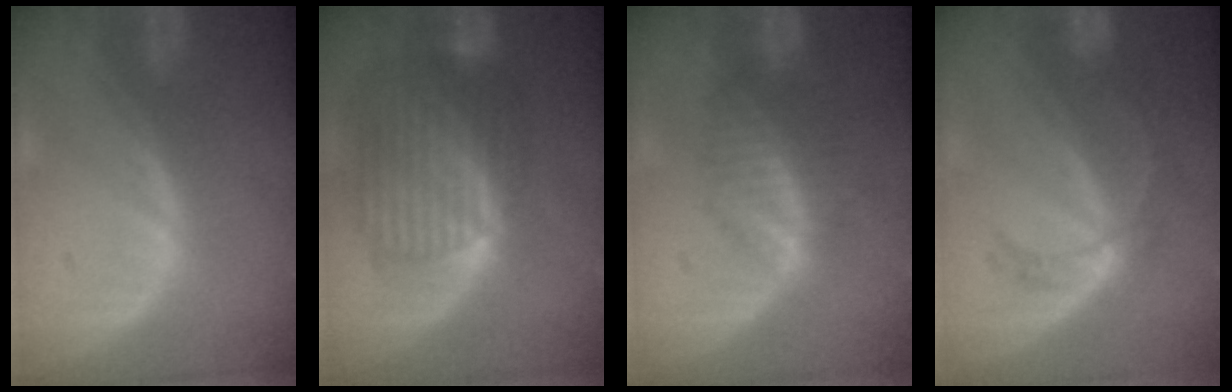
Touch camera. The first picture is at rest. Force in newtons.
{"total": 10.4, "press": 8.8, "slide": 5.6}
{"total": 6.9, "press": 5.9, "slide": 3.6}
{"total": 5.3, "press": 4.8, "slide": 2.2}